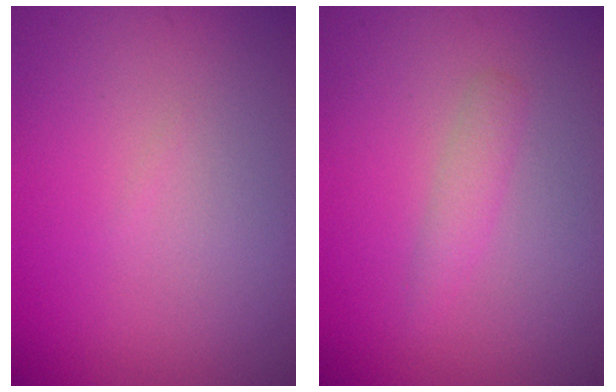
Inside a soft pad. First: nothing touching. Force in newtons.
{"total": 1.4, "press": 1.4, "slide": 0.1}